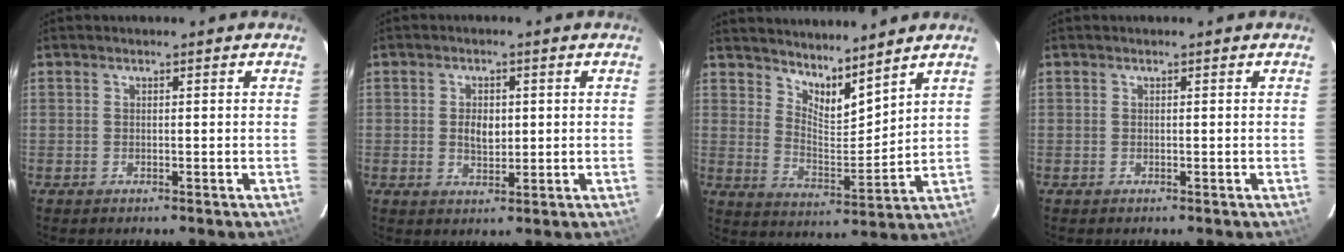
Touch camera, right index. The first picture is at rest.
{"total": 3.8, "force": [0.2, 2.5, 2.9], "torque": [-0.048, 0.001, 0.006]}
{"total": 9.0, "force": [7.8, 1.9, 4.0], "torque": [-0.064, -0.016, 0.138]}
{"total": 0.0}